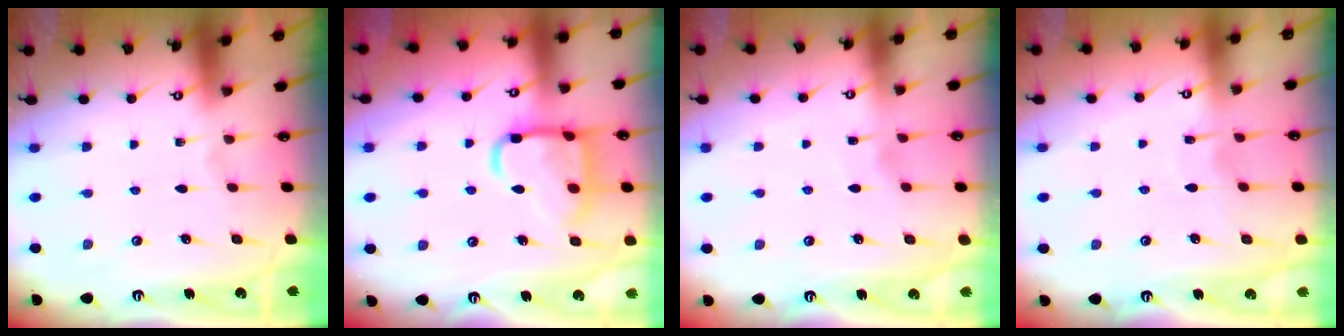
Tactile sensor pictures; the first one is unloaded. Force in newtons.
{"total": 15.3, "press": 15.2, "slide": 1.3}
{"total": 2.2, "press": 2.1, "slide": 0.3}
{"total": 3.9, "press": 3.9, "slide": 0.3}